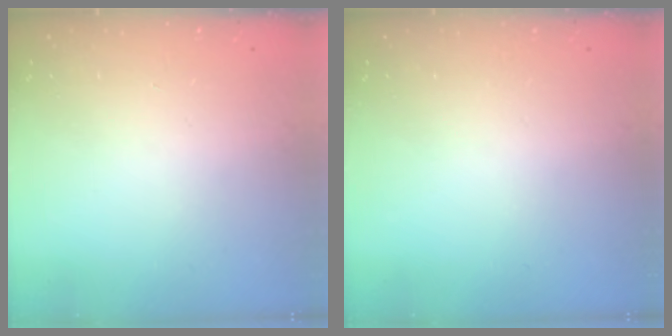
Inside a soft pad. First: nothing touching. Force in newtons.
{"total": 0.0}